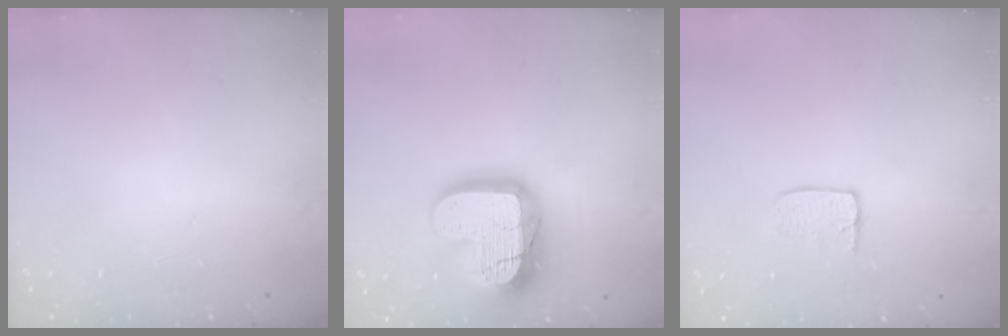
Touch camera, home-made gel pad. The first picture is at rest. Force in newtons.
{"total": 21.7, "press": 21.6, "slide": 1.9}
{"total": 4.9, "press": 4.9, "slide": 0.3}